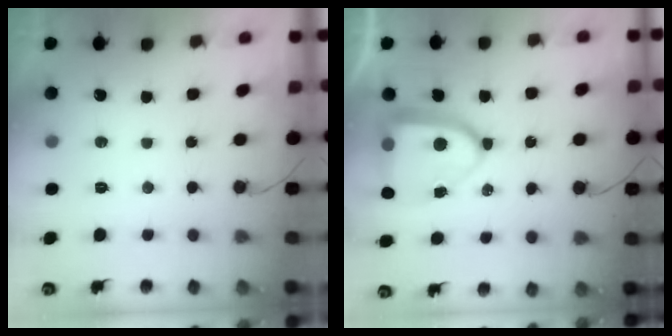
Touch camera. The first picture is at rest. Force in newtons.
{"total": 14.3, "press": 14.2, "slide": 1.7}